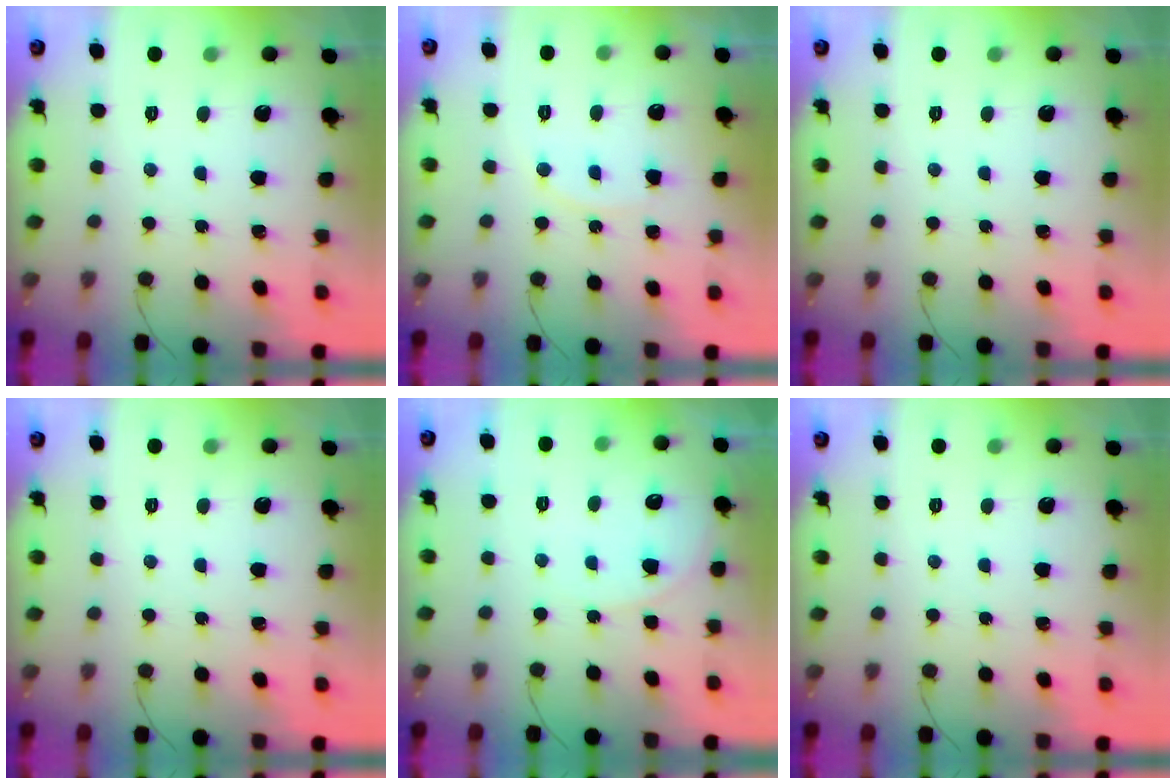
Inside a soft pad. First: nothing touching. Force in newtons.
{"total": 5.9, "press": 5.9, "slide": 0.5}
{"total": 0.0}
{"total": 0.0}
{"total": 4.8, "press": 4.8, "slide": 0.5}
{"total": 0.0}